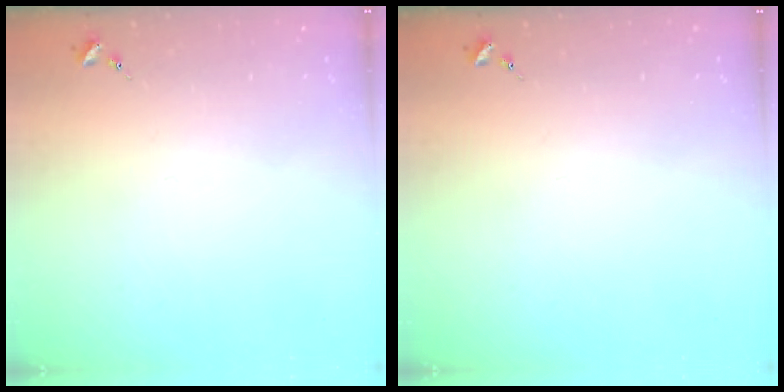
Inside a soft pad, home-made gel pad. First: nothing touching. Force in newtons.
{"total": 0.0}